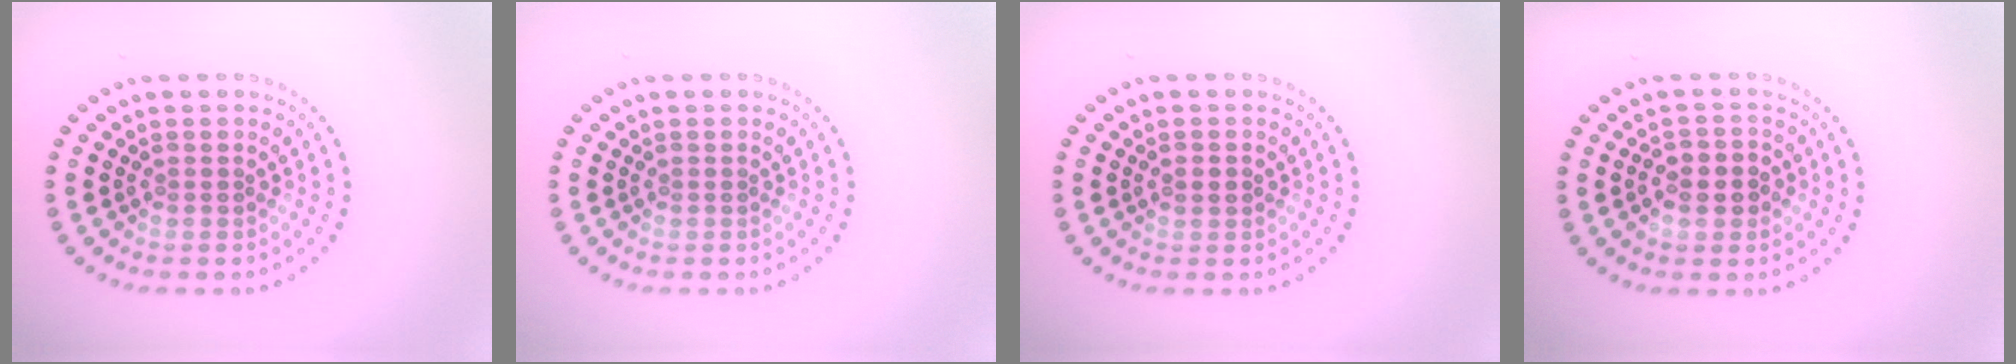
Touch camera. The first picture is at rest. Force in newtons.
{"total": 0.0}
{"total": 1.4, "press": 1.4, "slide": 0.0}
{"total": 2.6, "press": 2.6, "slide": 0.7}